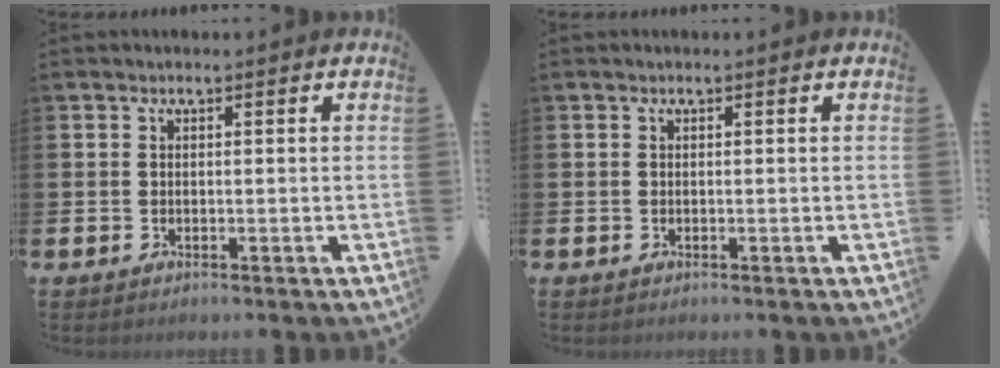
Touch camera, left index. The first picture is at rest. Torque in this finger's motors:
{"motor_torque": [-0.02, 0.02, -0.02, 0.00]}